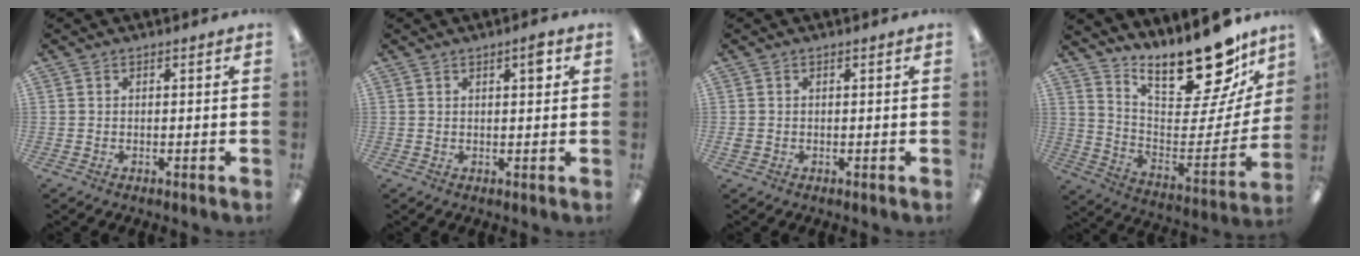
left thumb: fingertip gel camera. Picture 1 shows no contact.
{"total": 3.2, "force": [1.6, 0.8, 2.7], "torque": [-0.032, -0.005, 0.020]}
{"total": 0.9, "force": [0.0, 0.7, 0.6], "torque": [-0.011, 0.005, -0.001]}
{"total": 22.4, "force": [18.2, 7.3, 10.9], "torque": [-0.131, -0.146, 0.302]}